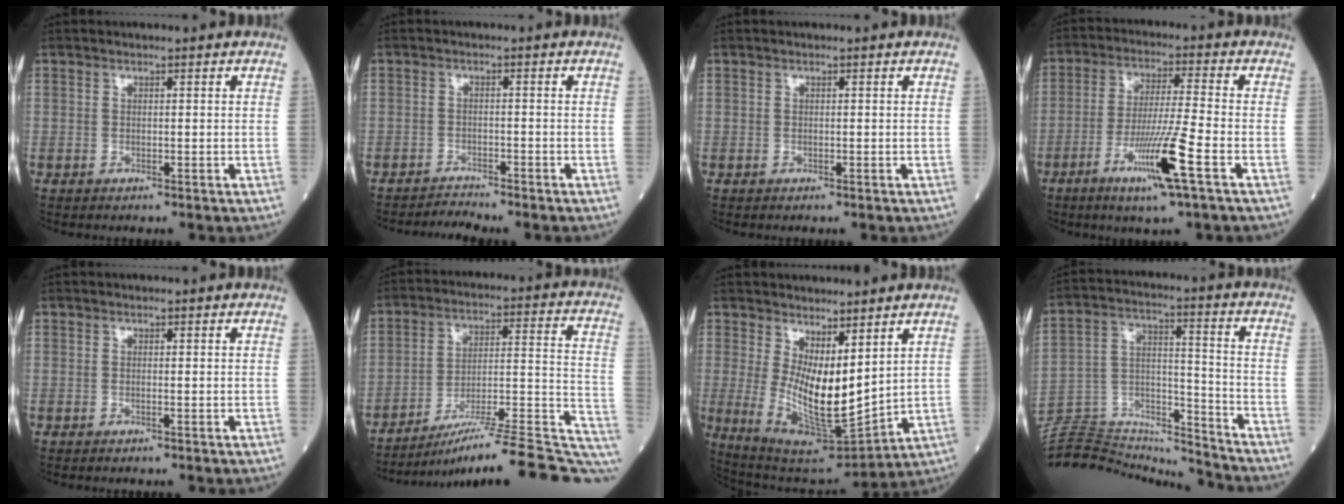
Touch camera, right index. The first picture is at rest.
{"total": 2.3, "force": [-2.0, -0.8, -0.5], "torque": [0.009, -0.014, -0.032]}
{"total": 0.0}
{"total": 10.5, "force": [-4.8, -0.8, 9.3], "torque": [-0.180, -0.017, -0.089]}
{"total": 0.0}
{"total": 24.3, "force": [-19.8, 0.8, 13.9], "torque": [-0.128, 0.007, -0.287]}
{"total": 11.9, "force": [2.7, 3.6, 11.0], "torque": [-0.206, -0.026, 0.072]}
{"total": 18.0, "force": [-17.8, 1.5, 2.1], "torque": [-0.038, 0.051, -0.288]}